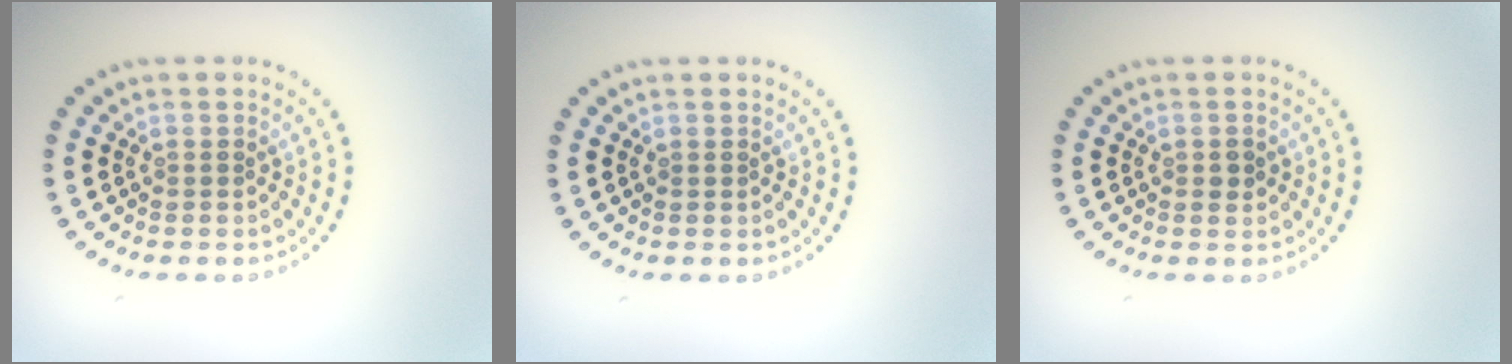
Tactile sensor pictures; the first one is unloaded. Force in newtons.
{"total": 0.0}
{"total": 1.0, "press": 1.0, "slide": 0.1}